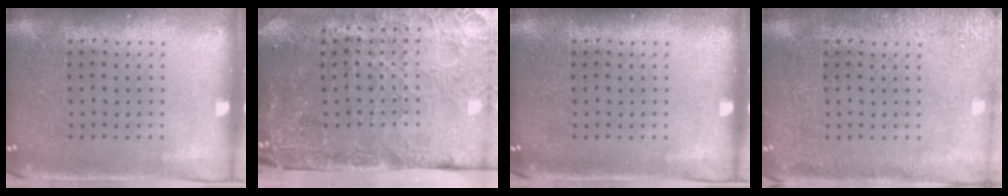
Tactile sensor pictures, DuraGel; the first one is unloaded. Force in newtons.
{"total": 4.7, "press": 3.6, "slide": 3.0}
{"total": 0.0}
{"total": 2.8, "press": 2.8, "slide": 0.3}